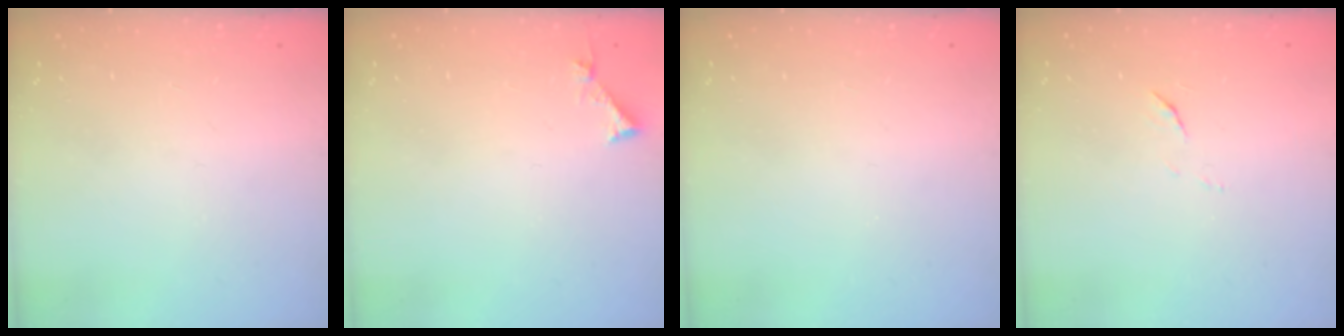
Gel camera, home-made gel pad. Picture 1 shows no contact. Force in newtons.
{"total": 3.1, "press": 3.1, "slide": 0.3}
{"total": 0.0}
{"total": 4.1, "press": 4.1, "slide": 0.3}